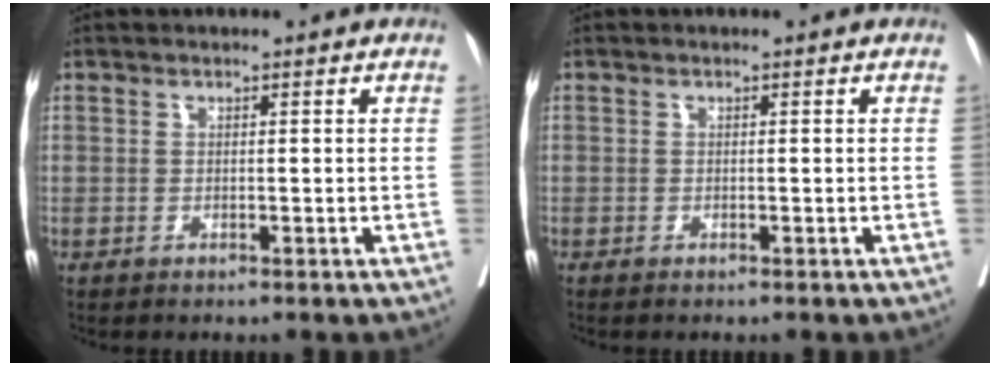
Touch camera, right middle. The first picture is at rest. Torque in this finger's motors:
{"motor_torque": [0.65, -1.23, -0.03, 0.01]}